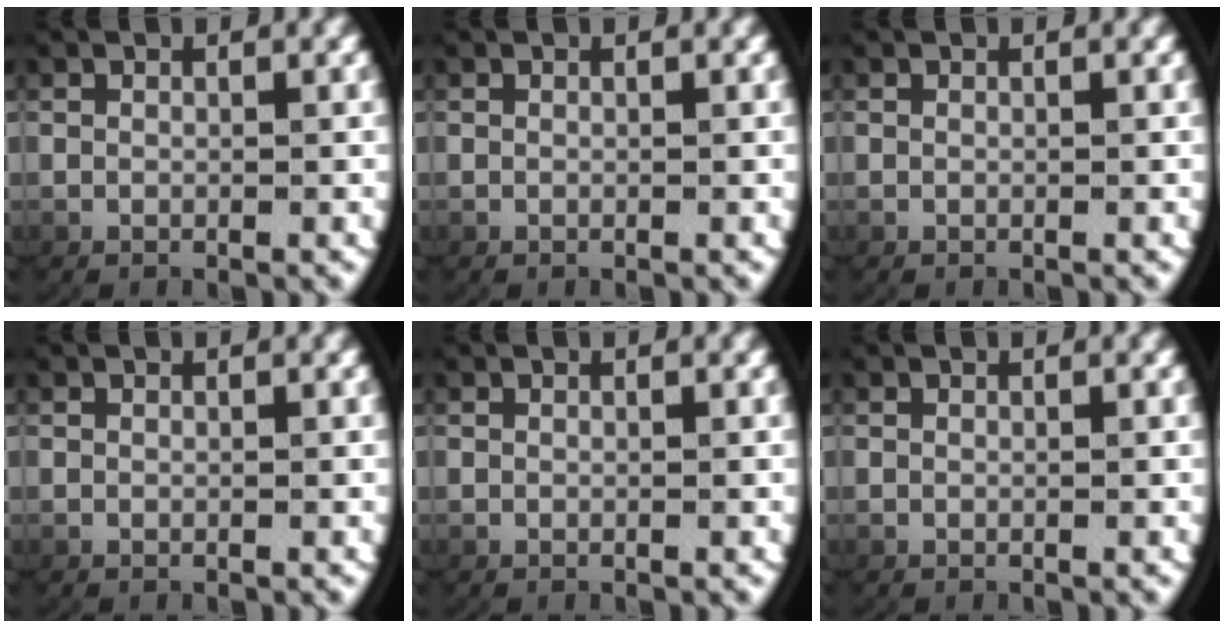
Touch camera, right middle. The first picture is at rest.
{"total": 0.0}
{"total": 0.0}
{"total": 0.0}
{"total": 0.0}
{"total": 0.0}